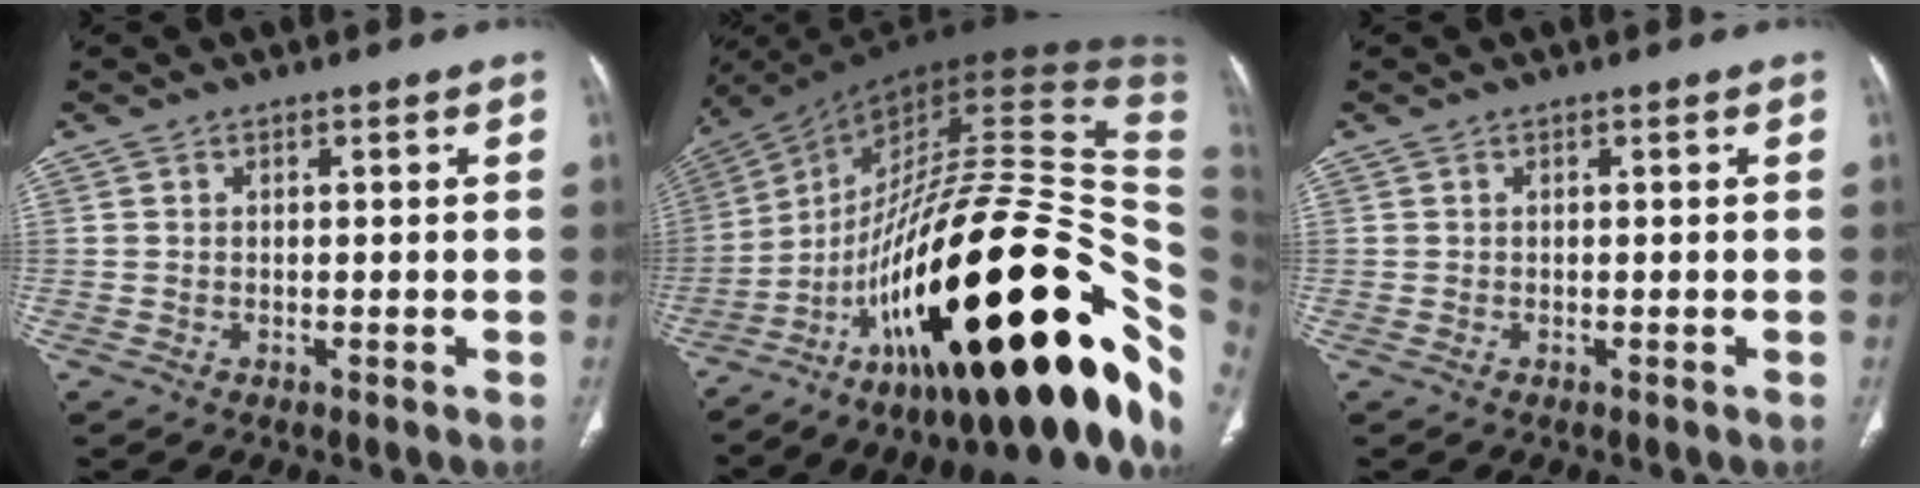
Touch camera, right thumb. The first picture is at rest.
{"total": 43.1, "force": [-12.5, 13.7, 38.9], "torque": [-0.501, 0.082, -0.194]}
{"total": 0.0}